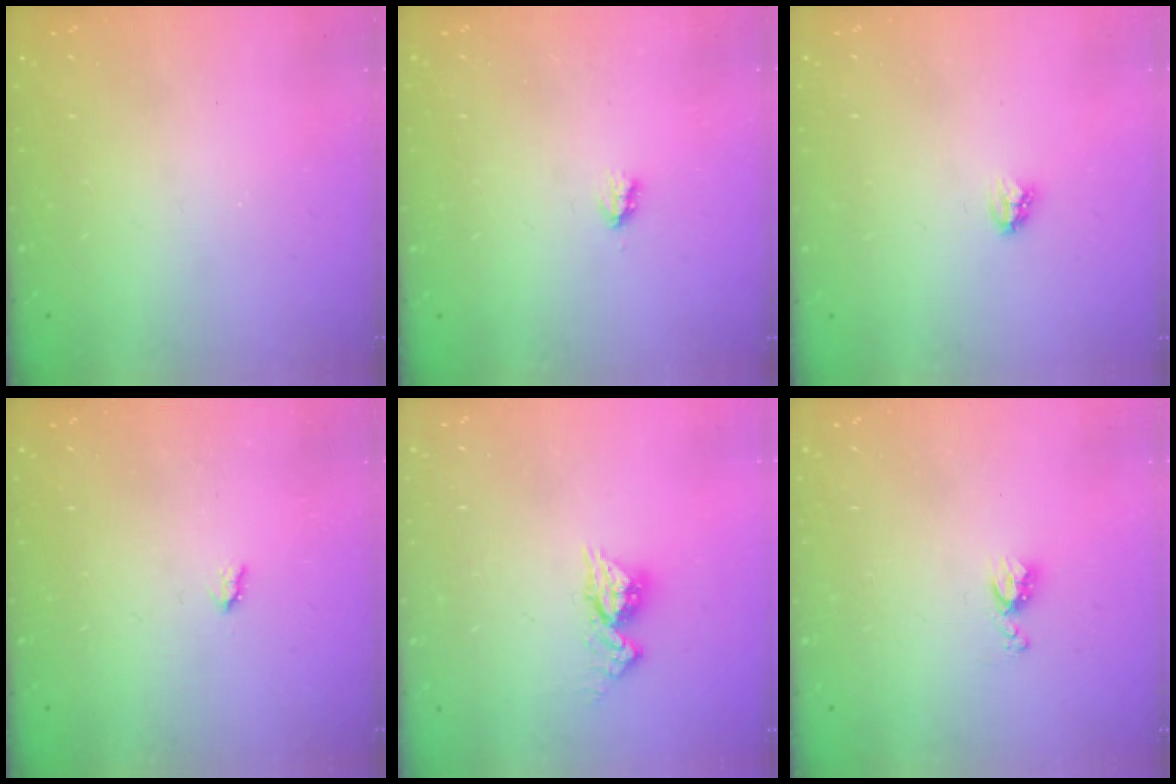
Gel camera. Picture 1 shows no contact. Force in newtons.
{"total": 1.7, "press": 1.7, "slide": 0.3}
{"total": 2.8, "press": 2.8, "slide": 0.3}
{"total": 1.9, "press": 1.9, "slide": 0.3}
{"total": 8.3, "press": 8.3, "slide": 0.8}
{"total": 5.2, "press": 5.1, "slide": 0.6}